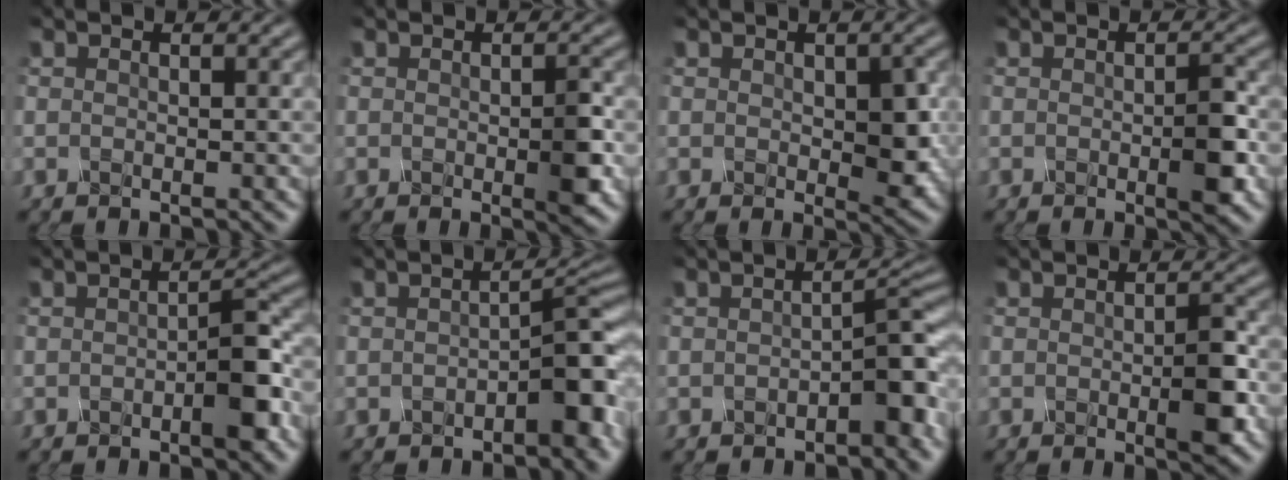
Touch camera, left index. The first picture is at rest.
{"total": 2.4, "force": [-0.8, 0.2, 2.3], "torque": [-0.055, -0.007, -0.005]}
{"total": 3.3, "force": [-0.4, 1.4, 3.0], "torque": [-0.059, -0.005, 0.005]}
{"total": 2.7, "force": [-1.0, 0.3, 2.5], "torque": [-0.059, -0.004, -0.008]}
{"total": 3.2, "force": [-1.4, 0.3, 2.8], "torque": [-0.057, 0.003, -0.018]}
{"total": 3.8, "force": [-2.0, 0.6, 3.2], "torque": [-0.057, 0.011, -0.025]}
{"total": 3.1, "force": [-1.7, 0.4, 2.6], "torque": [-0.048, 0.008, -0.022]}
{"total": 3.1, "force": [-1.1, 0.4, 2.8], "torque": [-0.066, -0.004, -0.009]}